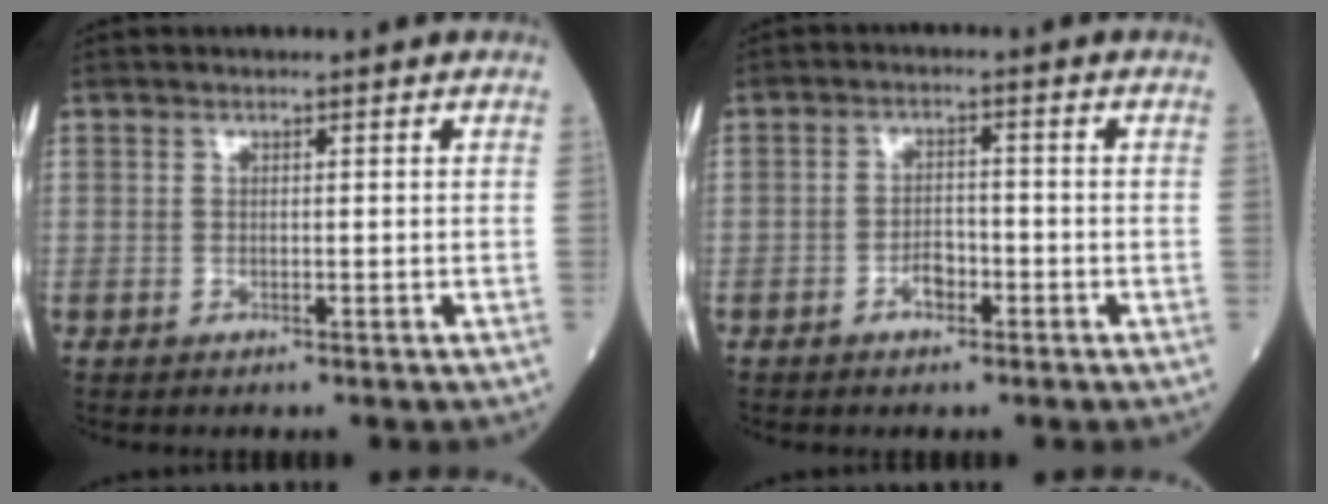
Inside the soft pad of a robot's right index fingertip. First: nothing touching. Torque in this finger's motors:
{"motor_torque": [-0.04, 0.06, -0.02, 0.02]}